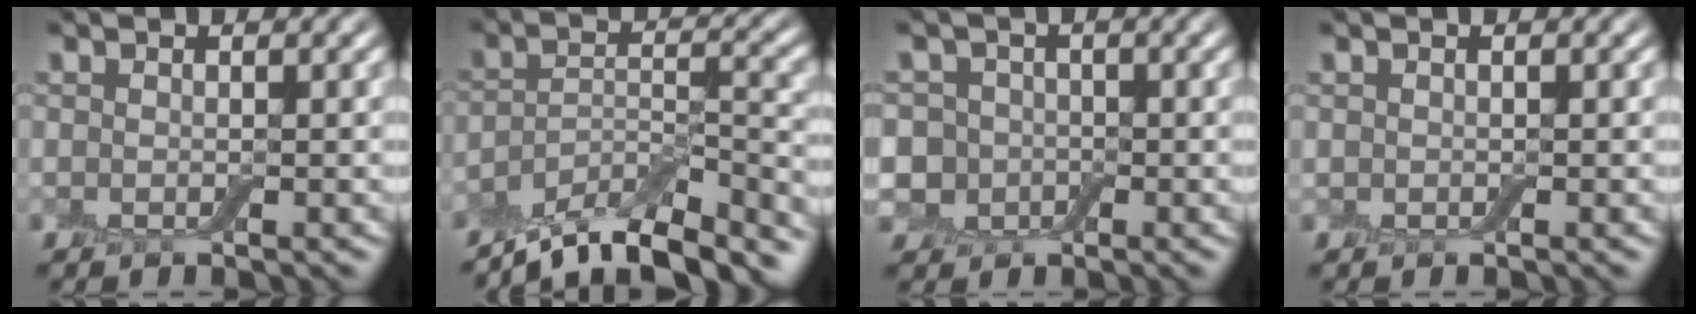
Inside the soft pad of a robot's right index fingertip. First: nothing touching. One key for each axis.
{"total": 9.1, "fx": -7.7, "fy": 2.4, "fz": 4.2, "tx": -0.063, "ty": -0.009, "tz": -0.126}
{"total": 4.4, "fx": -0.5, "fy": 4.1, "fz": 1.6, "tx": -0.010, "ty": 0.015, "tz": -0.043}
{"total": 0.0}